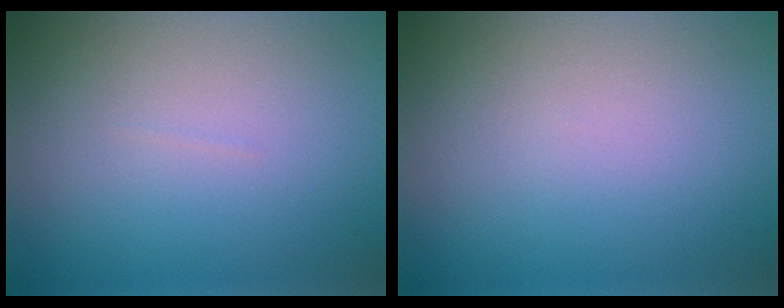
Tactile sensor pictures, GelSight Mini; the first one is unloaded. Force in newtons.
{"total": 0.0}